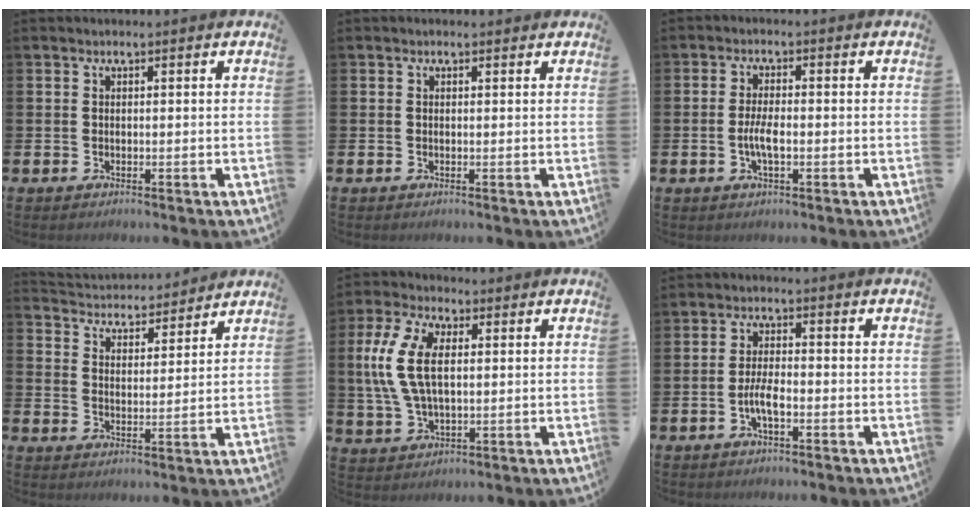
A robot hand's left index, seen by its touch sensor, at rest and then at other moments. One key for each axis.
{"total": 0.0}
{"total": 3.2, "fx": -0.8, "fy": 1.0, "fz": 3.0, "tx": -0.058, "ty": -0.002, "tz": -0.017}
{"total": 4.2, "fx": 4.1, "fy": 0.8, "fz": -0.4, "tx": -0.020, "ty": -0.034, "tz": 0.069}
{"total": 9.7, "fx": 2.6, "fy": 5.1, "fz": 7.8, "tx": -0.176, "ty": 0.010, "tz": 0.043}
{"total": 3.3, "fx": -1.2, "fy": 1.1, "fz": 2.9, "tx": -0.056, "ty": 0.002, "tz": -0.025}